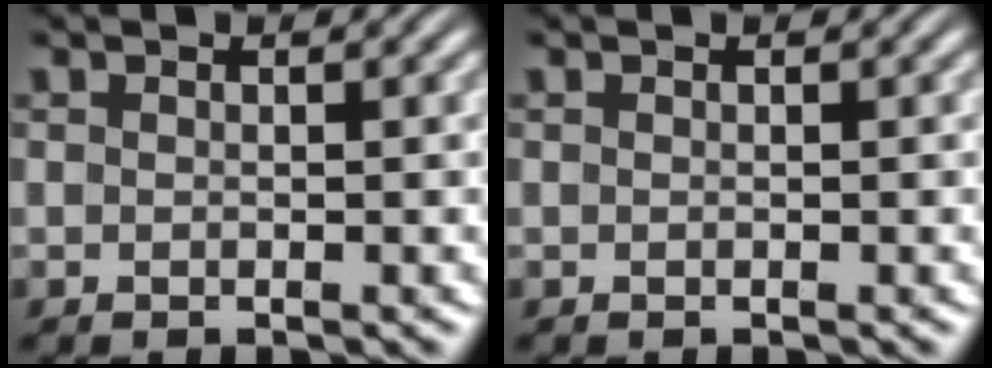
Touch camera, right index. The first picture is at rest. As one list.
[{"total": 0.0}]